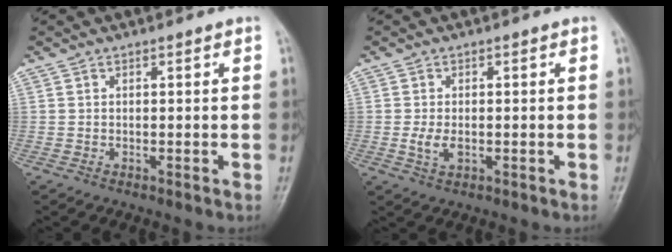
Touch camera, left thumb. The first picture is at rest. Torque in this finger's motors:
{"motor_torque": [0.11, 0.15, 0.52, 0.06, 0.01]}